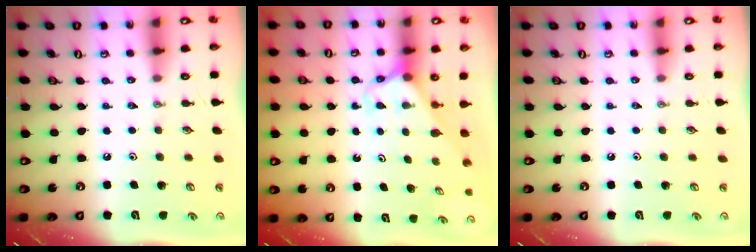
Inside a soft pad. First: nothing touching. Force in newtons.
{"total": 2.5, "press": 2.5, "slide": 0.2}
{"total": 0.0}